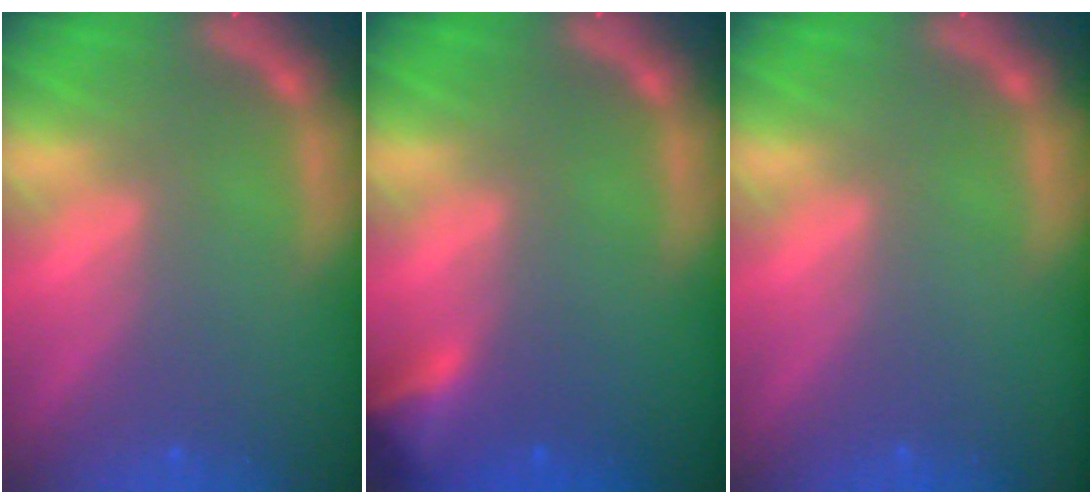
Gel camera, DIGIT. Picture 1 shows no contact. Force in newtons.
{"total": 2.9}
{"total": 0.0}